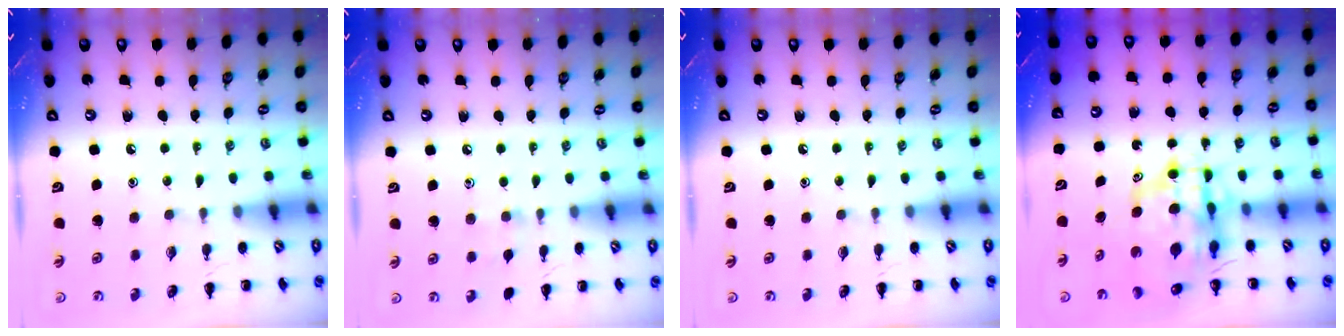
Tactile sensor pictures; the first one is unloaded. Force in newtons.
{"total": 5.8, "press": 5.5, "slide": 1.8}
{"total": 0.0}
{"total": 9.1, "press": 8.6, "slide": 2.8}